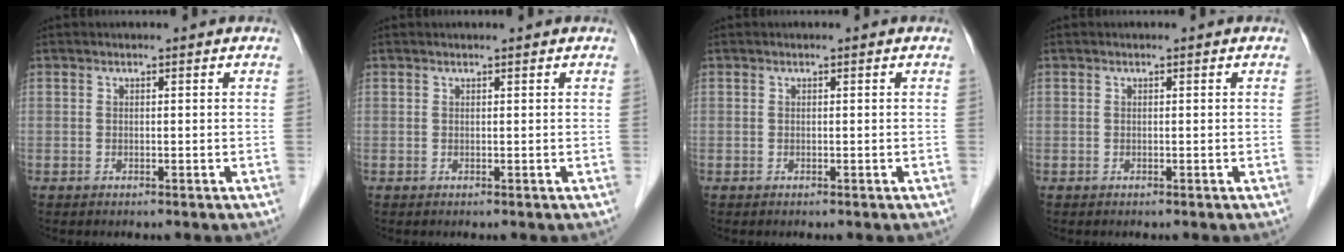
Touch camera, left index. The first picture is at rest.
{"total": 0.5, "force": [0.5, -0.1, 0.2], "torque": [-0.005, 0.002, 0.009]}
{"total": 0.0}
{"total": 0.0}